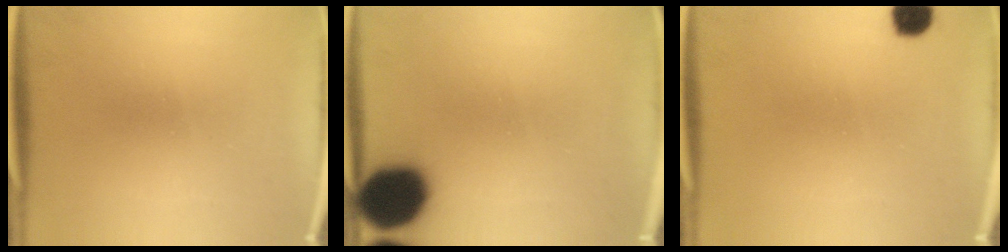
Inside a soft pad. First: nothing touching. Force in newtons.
{"total": 16.3}
{"total": 4.1}